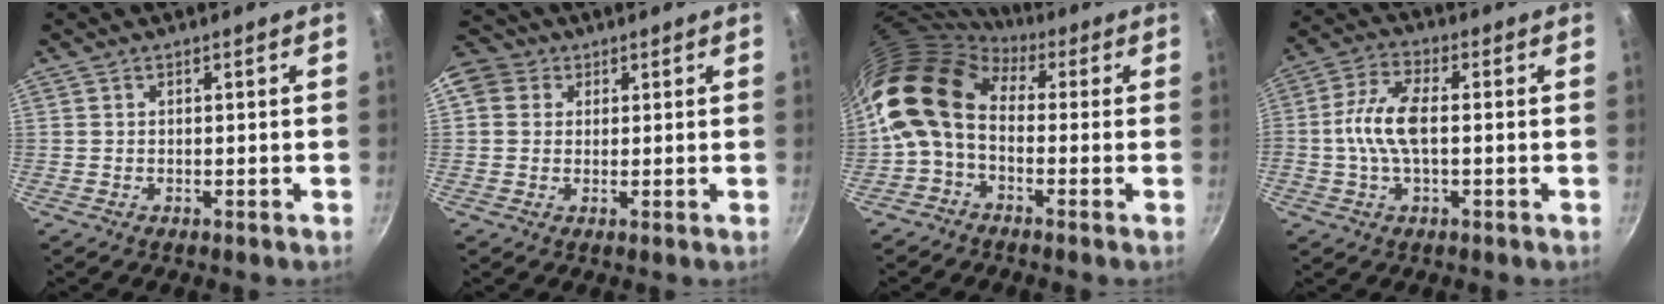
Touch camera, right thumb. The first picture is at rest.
{"total": 8.1, "force": [2.3, 7.0, 3.4], "torque": [-0.047, 0.013, 0.030]}
{"total": 13.1, "force": [0.9, 8.8, 9.7], "torque": [-0.171, 0.025, -0.008]}
{"total": 9.1, "force": [-0.4, 4.4, 8.0], "torque": [-0.167, 0.024, -0.018]}